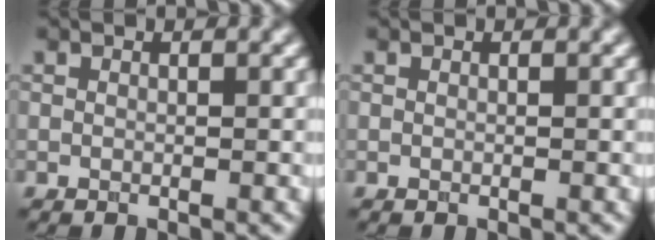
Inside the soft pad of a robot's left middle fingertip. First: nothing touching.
{"total": 0.0}